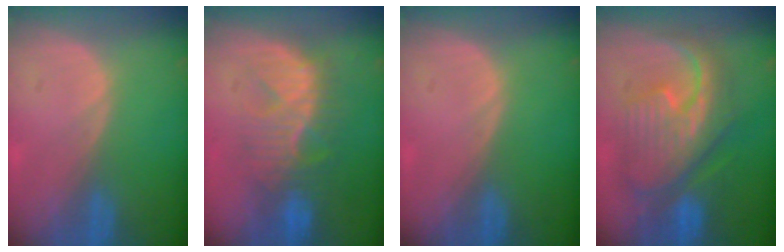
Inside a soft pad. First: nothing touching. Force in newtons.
{"total": 8.5, "press": 8.3, "slide": 1.7}
{"total": 0.0}
{"total": 11.4, "press": 11.3, "slide": 1.1}